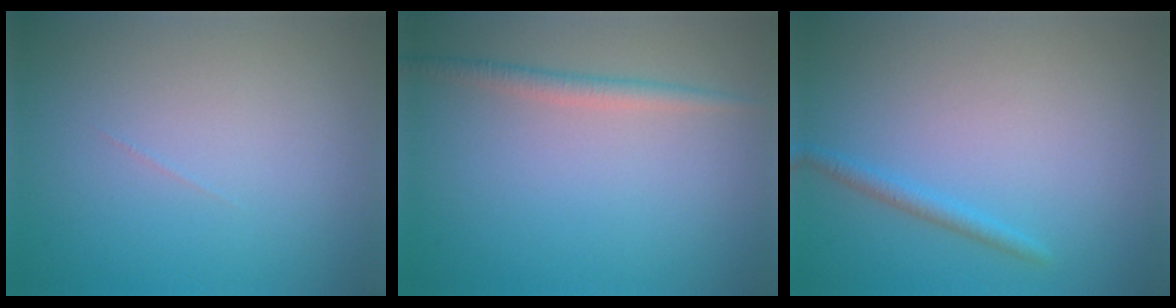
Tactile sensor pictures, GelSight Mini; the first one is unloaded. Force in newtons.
{"total": 1.7, "press": 1.7, "slide": 0.1}
{"total": 1.4, "press": 1.4, "slide": 0.1}